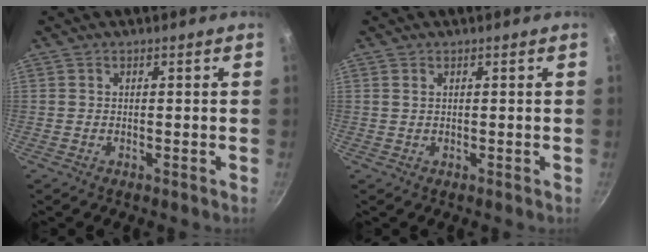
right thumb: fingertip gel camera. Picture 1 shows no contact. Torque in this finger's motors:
{"motor_torque": [-0.15, 0.04, 0.13, 0.66, -0.02]}